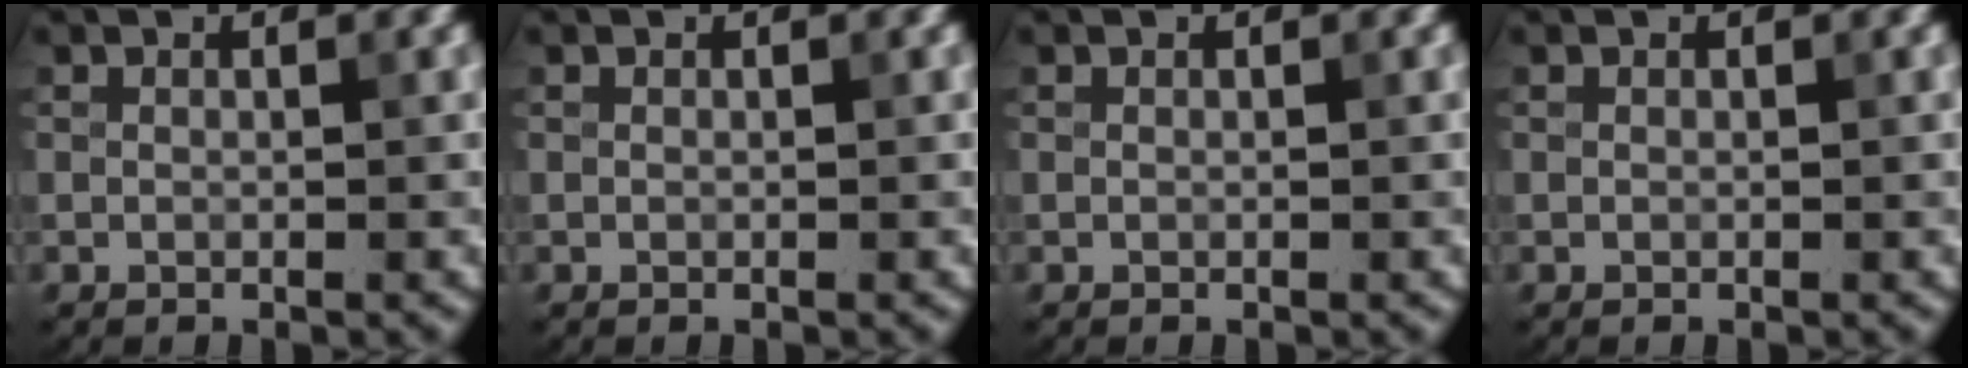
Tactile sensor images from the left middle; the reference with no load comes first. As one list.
[{"total": 0.0}, {"total": 0.0}, {"total": 0.0}]